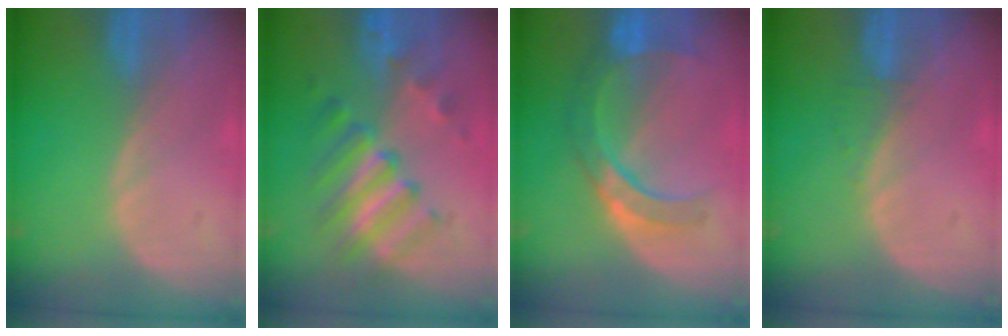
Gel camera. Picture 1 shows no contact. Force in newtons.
{"total": 7.6, "press": 7.6, "slide": 0.9}
{"total": 7.2, "press": 7.2, "slide": 0.8}
{"total": 1.2, "press": 1.1, "slide": 0.4}